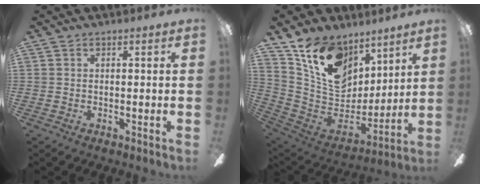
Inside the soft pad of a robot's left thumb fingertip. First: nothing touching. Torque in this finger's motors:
{"motor_torque": [1.53, 2.00, 0.97, -1.80, 0.10]}